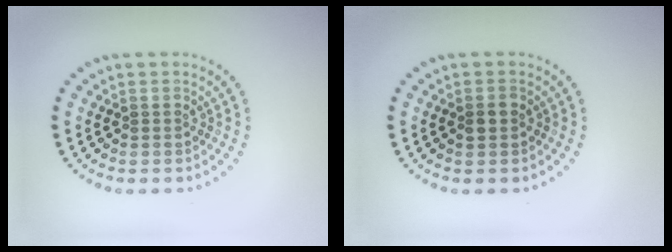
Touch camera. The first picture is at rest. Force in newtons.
{"total": 1.5, "press": 1.5, "slide": 0.1}